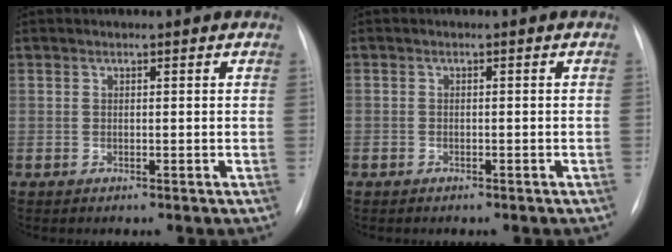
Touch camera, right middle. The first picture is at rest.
{"total": 0.6, "force": [-0.5, 0.4, 0.2], "torque": [-0.009, 0.002, -0.008]}